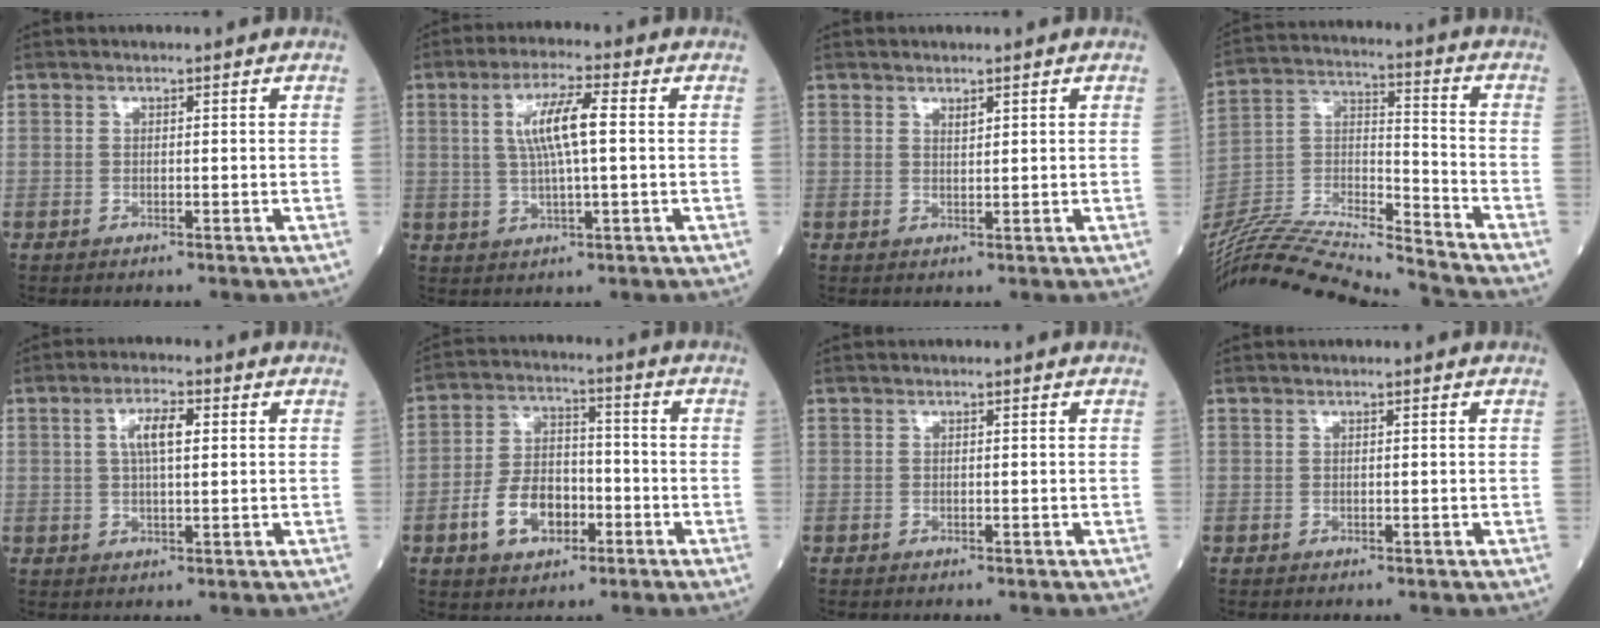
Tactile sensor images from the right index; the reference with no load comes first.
{"total": 7.5, "force": [1.2, 0.9, 7.3], "torque": [-0.142, 0.010, 0.023]}
{"total": 0.9, "force": [0.7, 0.2, 0.6], "torque": [-0.013, -0.003, 0.015]}
{"total": 23.4, "force": [-22.1, -0.3, 7.7], "torque": [-0.170, -0.012, -0.382]}
{"total": 4.8, "force": [1.3, 1.3, 4.5], "torque": [-0.087, 0.009, 0.024]}
{"total": 9.1, "force": [-3.5, 5.6, 6.3], "torque": [-0.130, 0.016, -0.063]}
{"total": 0.0}
{"total": 0.0}